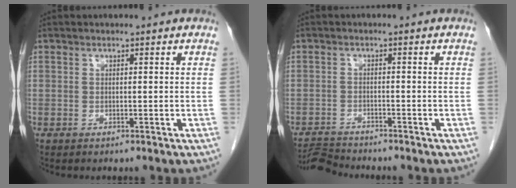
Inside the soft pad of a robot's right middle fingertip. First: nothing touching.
{"total": 3.6, "force": [-3.5, -0.5, -0.3], "torque": [0.007, -0.016, -0.061]}